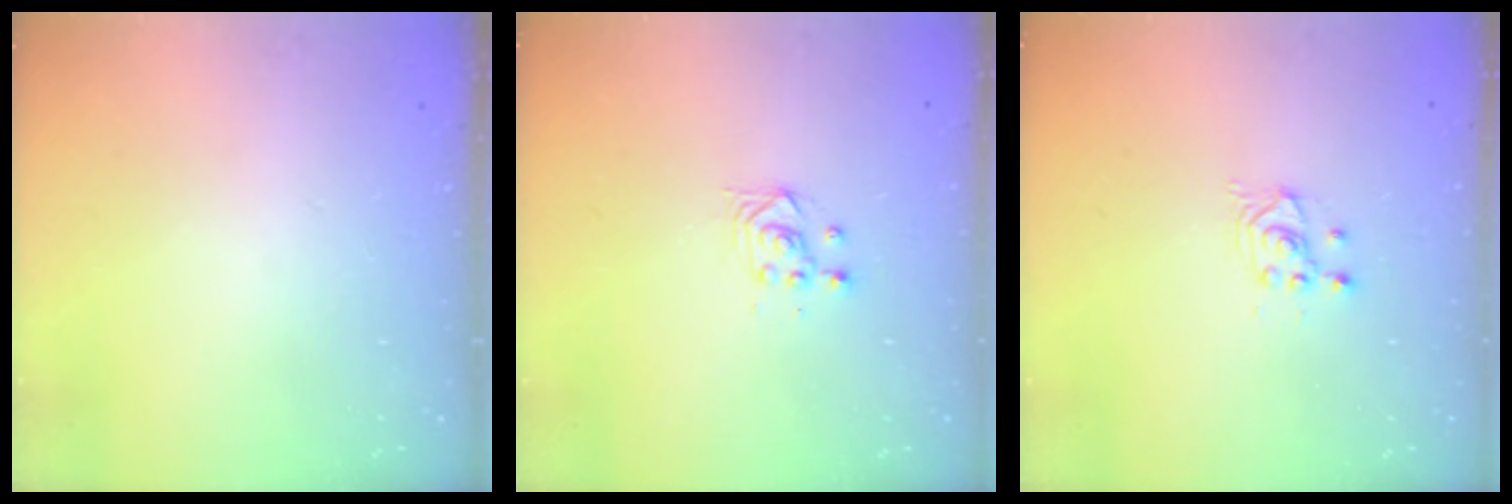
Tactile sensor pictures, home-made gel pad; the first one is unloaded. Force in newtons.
{"total": 3.3, "press": 3.3, "slide": 0.4}
{"total": 2.6, "press": 2.5, "slide": 0.3}